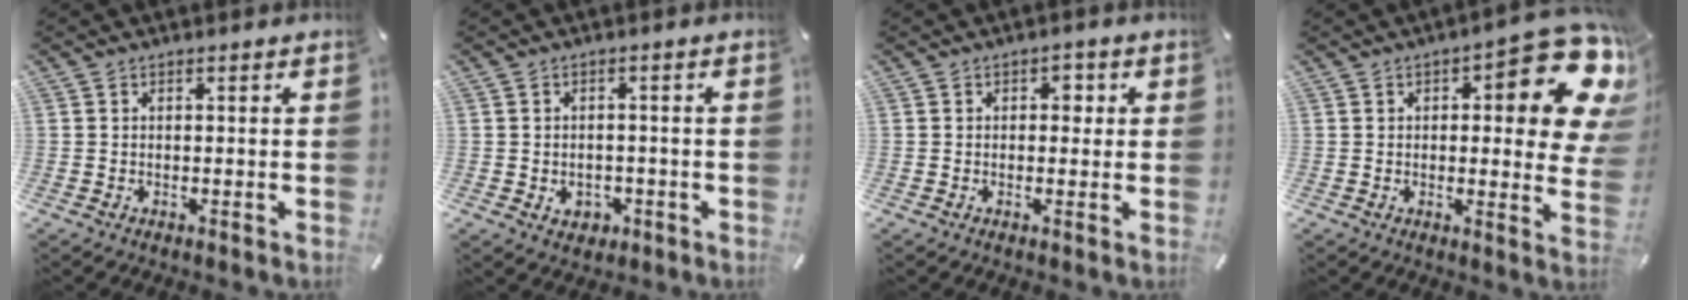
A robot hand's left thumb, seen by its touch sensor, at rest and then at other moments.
{"total": 3.5, "force": [-1.0, 2.9, 1.5], "torque": [-0.018, 0.003, -0.019]}
{"total": 2.5, "force": [0.4, 1.7, 1.8], "torque": [-0.014, 0.000, -0.002]}
{"total": 18.9, "force": [7.8, 7.1, 15.7], "torque": [-0.187, -0.063, 0.120]}